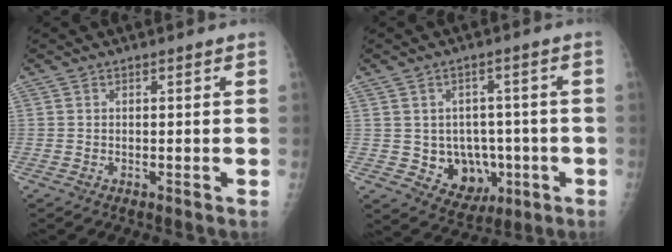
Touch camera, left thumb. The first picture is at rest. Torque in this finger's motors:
{"motor_torque": [-0.07, 0.06, 0.12, -0.02, 0.02]}